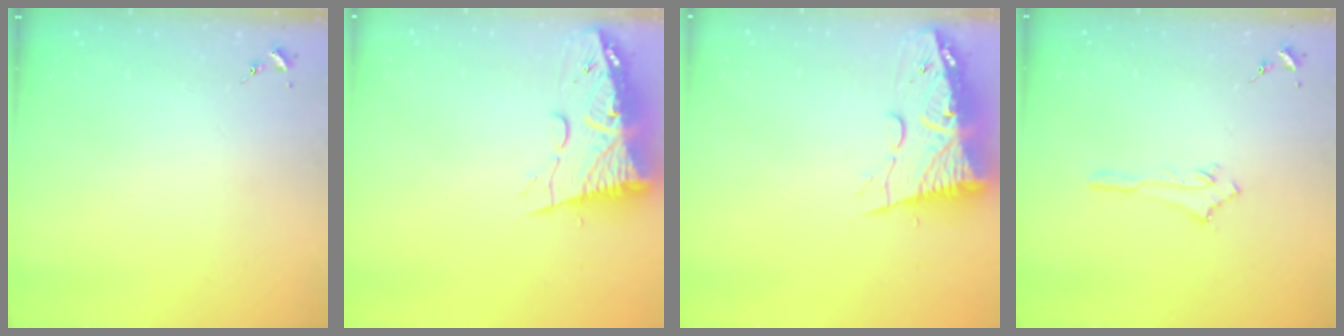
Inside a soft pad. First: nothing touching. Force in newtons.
{"total": 15.9, "press": 15.8, "slide": 1.5}
{"total": 15.9, "press": 15.8, "slide": 1.5}
{"total": 2.6, "press": 2.5, "slide": 0.4}